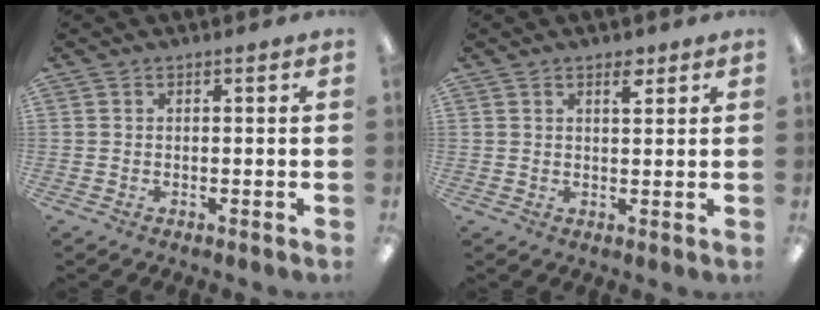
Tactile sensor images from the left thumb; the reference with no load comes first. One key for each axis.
{"total": 3.1, "fx": 2.2, "fy": 1.2, "fz": 1.9, "tx": -0.019, "ty": -0.008, "tz": 0.034}